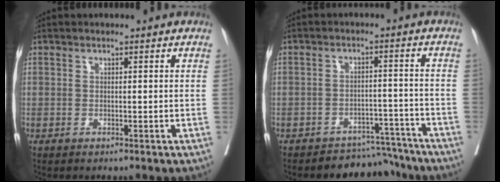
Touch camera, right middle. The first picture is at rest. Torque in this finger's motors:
{"motor_torque": [0.41, -0.53, 0.02, -0.01]}